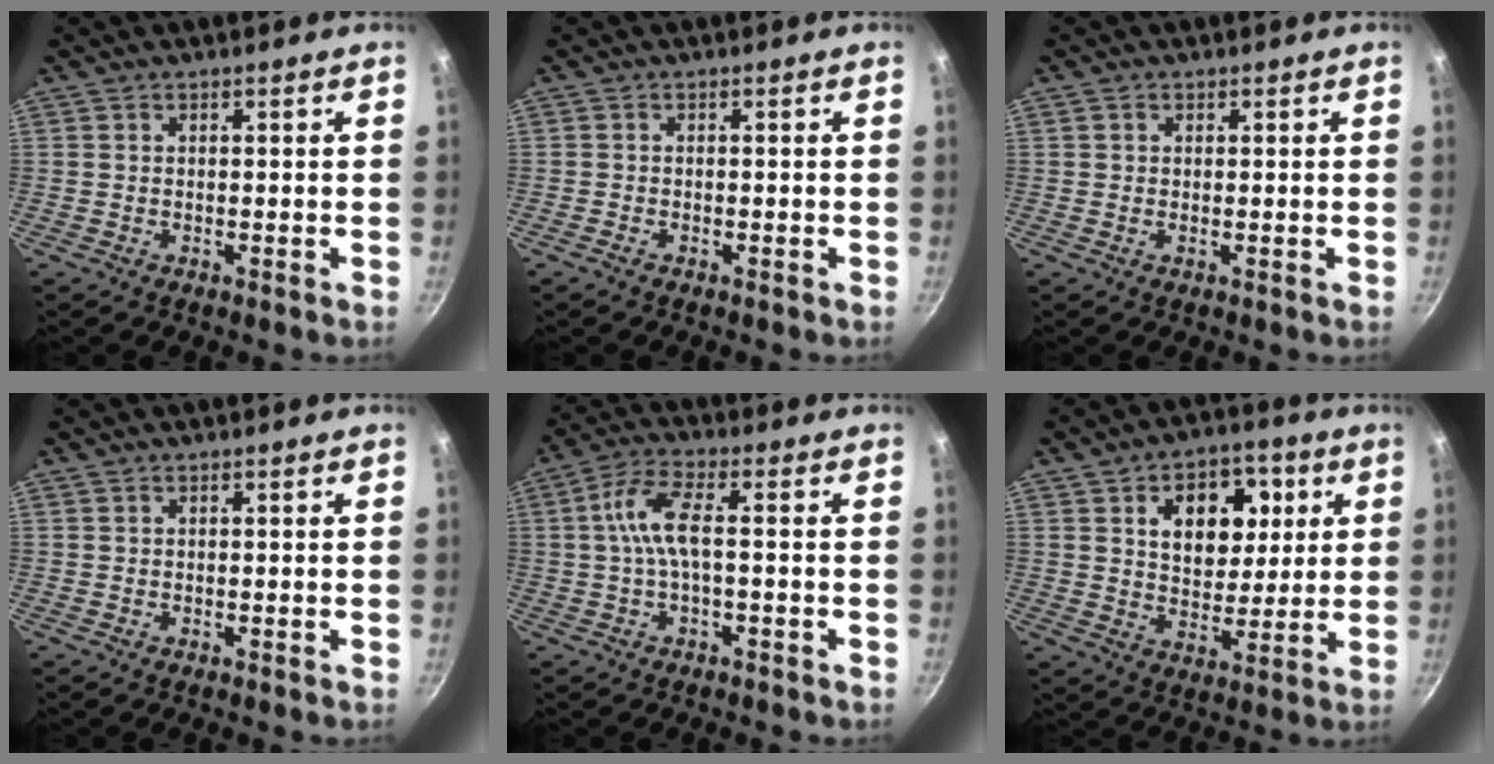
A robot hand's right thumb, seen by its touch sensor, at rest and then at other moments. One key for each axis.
{"total": 0.7, "fx": -0.5, "fy": 0.3, "fz": 0.3, "tx": -0.013, "ty": 0.002, "tz": -0.014}
{"total": 0.9, "fx": 0.3, "fy": 0.7, "fz": 0.4, "tx": -0.006, "ty": 0.004, "tz": 0.003}
{"total": 0.0}
{"total": 7.3, "fx": -0.3, "fy": 2.7, "fz": 6.8, "tx": -0.147, "ty": 0.025, "tz": -0.013}
{"total": 13.9, "fx": 4.4, "fy": 9.6, "fz": 9.1, "tx": -0.081, "ty": -0.013, "tz": 0.066}